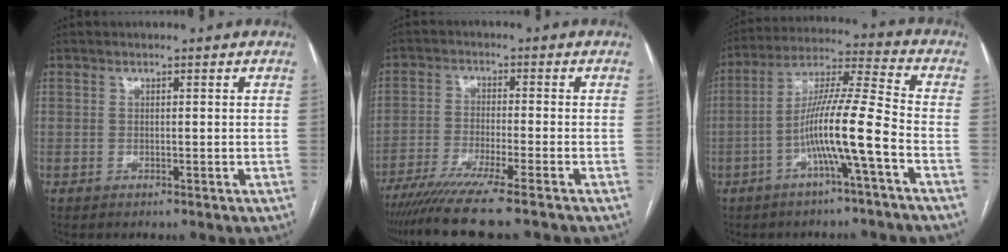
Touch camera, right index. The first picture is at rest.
{"total": 11.6, "force": [-9.6, -1.1, 6.6], "torque": [-0.091, -0.032, -0.153]}
{"total": 11.6, "force": [-4.2, -0.8, 10.8], "torque": [-0.201, 0.019, -0.079]}